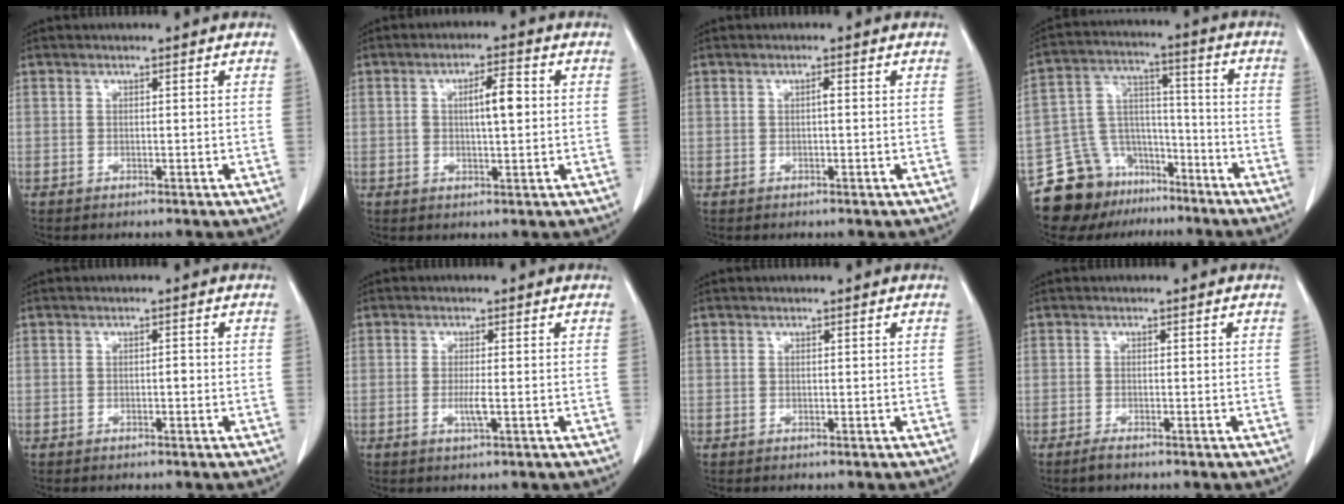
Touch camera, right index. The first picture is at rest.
{"total": 5.2, "force": [0.7, 1.2, 5.0], "torque": [-0.085, 0.009, 0.011]}
{"total": 0.7, "force": [0.0, 0.1, 0.7], "torque": [-0.012, 0.002, -0.001]}
{"total": 13.7, "force": [-10.4, 8.5, 2.9], "torque": [-0.052, 0.070, -0.173]}
{"total": 0.8, "force": [-0.2, 0.2, 0.7], "torque": [-0.010, 0.002, -0.004]}
{"total": 2.3, "force": [-0.5, -0.1, 2.3], "torque": [-0.047, -0.006, -0.009]}
{"total": 0.0}
{"total": 1.4, "force": [-1.1, 0.1, 0.8], "torque": [-0.020, -0.003, -0.020]}